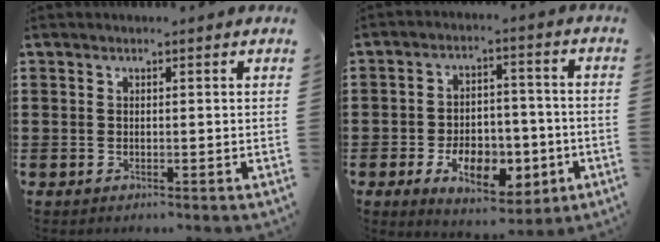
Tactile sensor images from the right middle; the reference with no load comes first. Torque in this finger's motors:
{"motor_torque": [1.29, -0.85, 0.84, 0.17]}